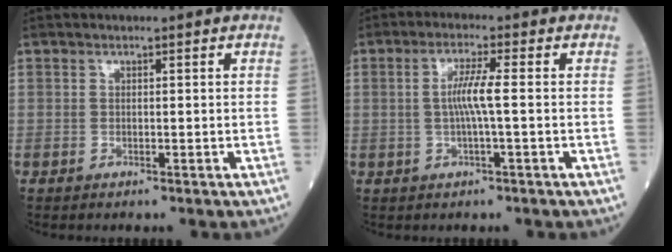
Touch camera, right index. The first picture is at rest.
{"total": 4.4, "force": [-0.1, -0.3, 4.4], "torque": [-0.088, 0.004, -0.002]}